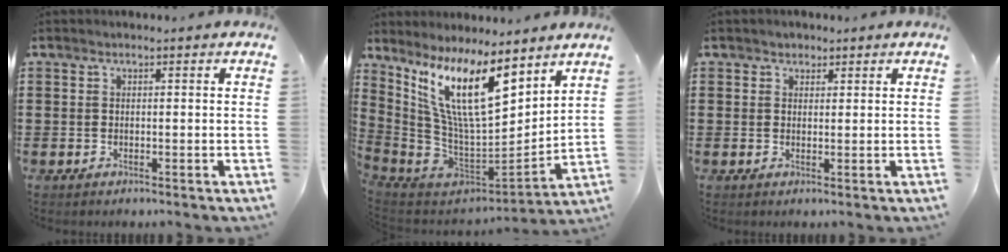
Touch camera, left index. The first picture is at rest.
{"total": 15.1, "force": [8.9, 3.7, 11.7], "torque": [-0.271, -0.058, 0.152]}
{"total": 1.4, "force": [1.1, 0.9, 0.0], "torque": [-0.004, 0.005, 0.021]}